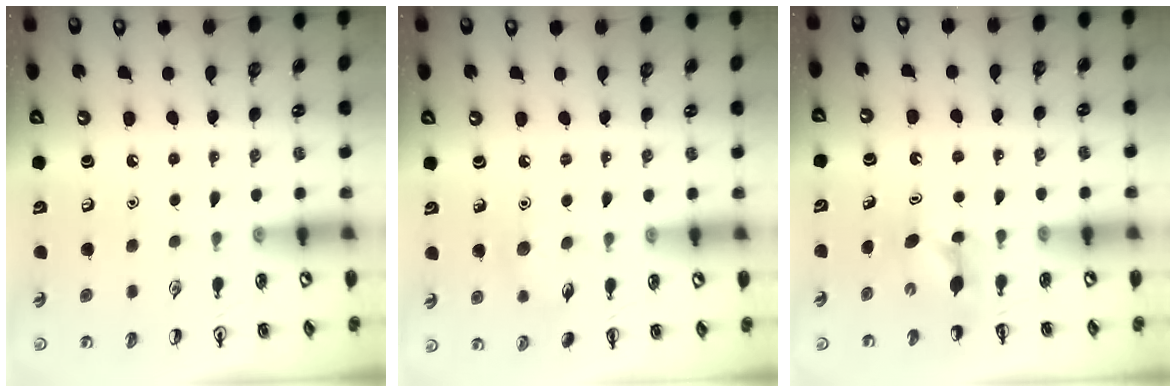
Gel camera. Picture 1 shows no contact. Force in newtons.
{"total": 5.8, "press": 5.7, "slide": 1.3}
{"total": 3.9, "press": 3.7, "slide": 1.0}